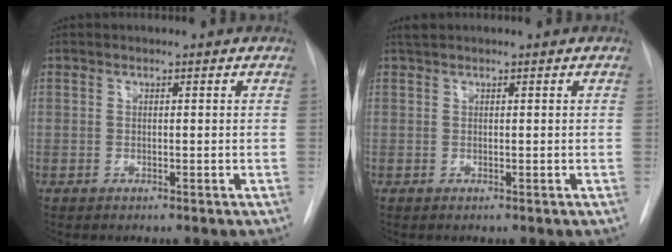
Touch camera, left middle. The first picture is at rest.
{"total": 0.9, "force": [0.8, 0.1, 0.3], "torque": [-0.013, 0.012, 0.019]}